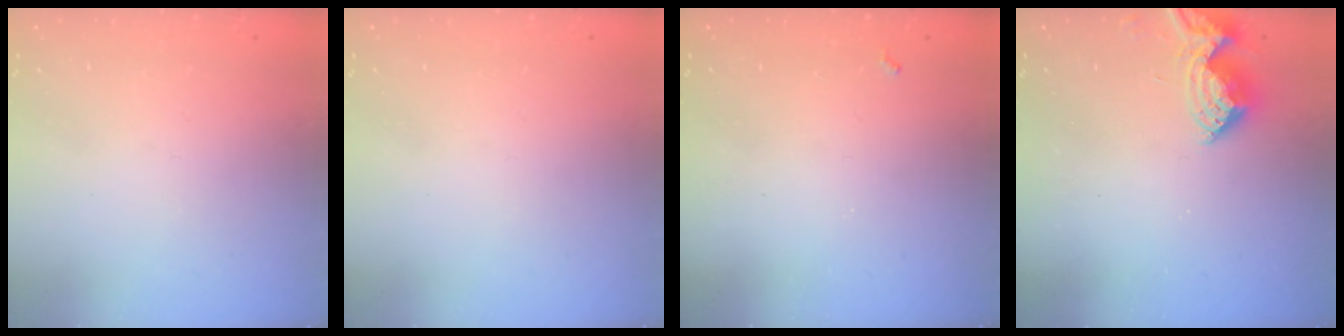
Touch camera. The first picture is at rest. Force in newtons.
{"total": 0.0}
{"total": 1.9, "press": 1.9, "slide": 0.4}
{"total": 10.6, "press": 10.6, "slide": 0.9}